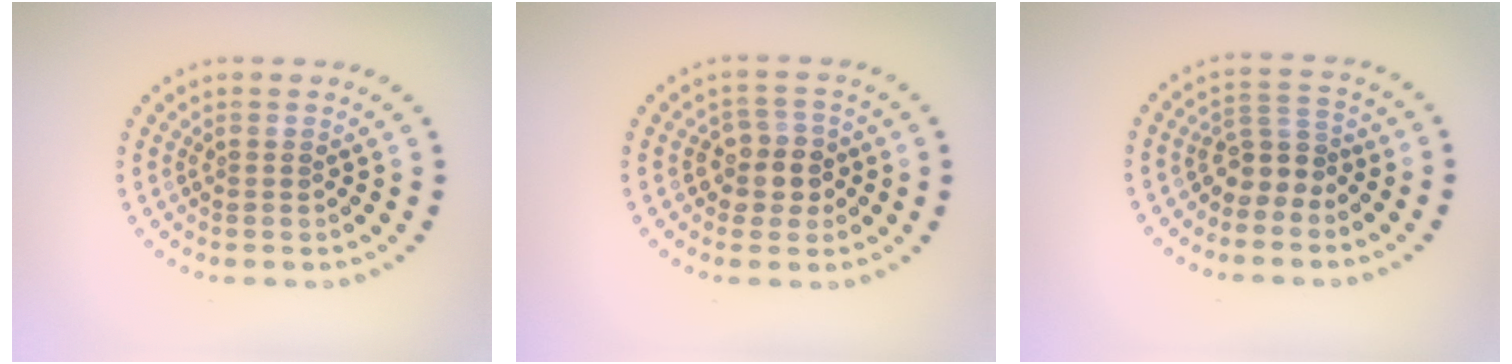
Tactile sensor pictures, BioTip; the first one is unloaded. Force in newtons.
{"total": 2.9, "press": 2.6, "slide": 1.2}
{"total": 2.8, "press": 2.1, "slide": 1.8}